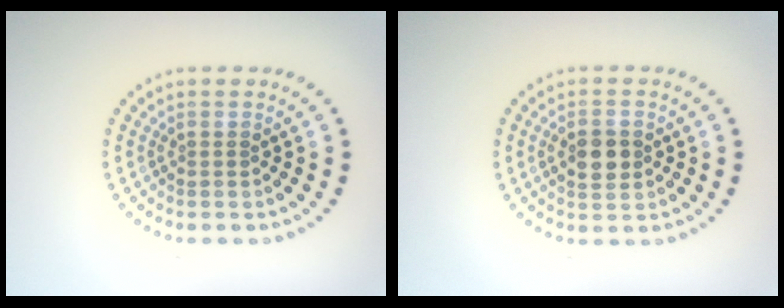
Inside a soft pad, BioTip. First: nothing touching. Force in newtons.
{"total": 3.3, "press": 3.3, "slide": 0.1}